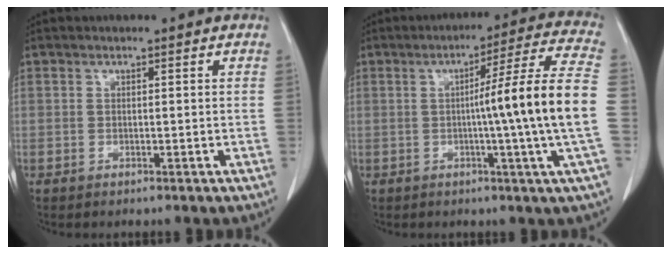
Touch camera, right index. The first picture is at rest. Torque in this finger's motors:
{"motor_torque": [1.62, -0.36, 0.49, 0.13]}